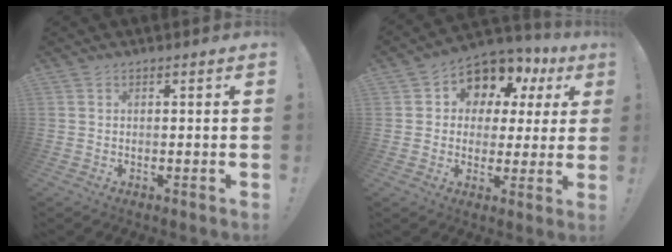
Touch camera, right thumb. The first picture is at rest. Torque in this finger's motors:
{"motor_torque": [0.80, 2.41, 0.31, -0.18, 0.00]}